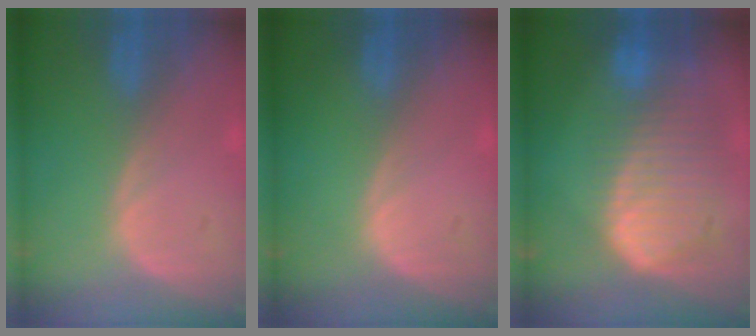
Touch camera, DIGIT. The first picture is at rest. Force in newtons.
{"total": 0.0}
{"total": 10.3, "press": 8.9, "slide": 5.3}